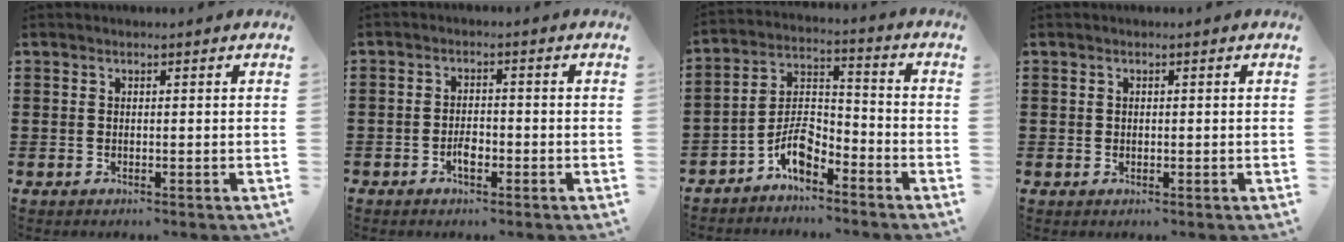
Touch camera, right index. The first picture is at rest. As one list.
[{"total": 2.6, "force": [-1.4, 1.3, 1.7], "torque": [-0.035, -0.001, -0.027]}, {"total": 6.7, "force": [-5.0, 2.5, 3.7], "torque": [-0.078, 0.006, -0.096]}, {"total": 0.5, "force": [0.1, 0.5, 0.1], "torque": [-0.002, 0.004, 0.003]}]